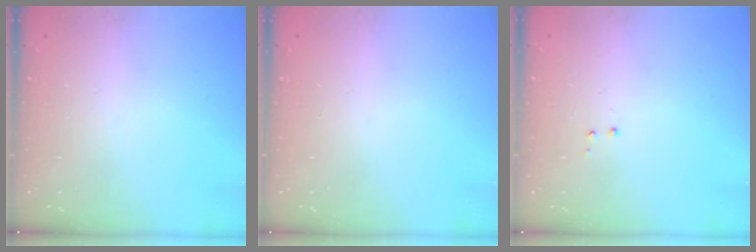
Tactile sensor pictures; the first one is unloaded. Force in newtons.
{"total": 0.0}
{"total": 2.9, "press": 2.8, "slide": 0.6}